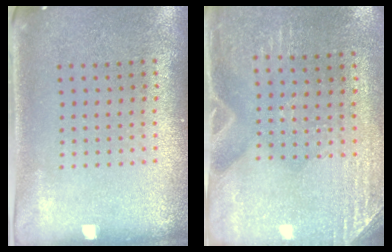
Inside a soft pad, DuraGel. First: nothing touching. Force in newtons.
{"total": 2.8, "press": 2.5, "slide": 1.2}